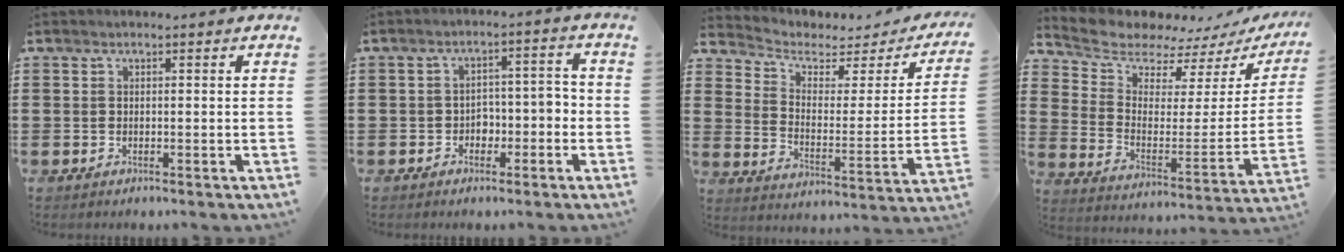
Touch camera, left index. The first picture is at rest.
{"total": 3.4, "force": [-2.0, 2.1, 1.7], "torque": [-0.038, 0.009, -0.046]}
{"total": 3.4, "force": [2.4, 2.0, 1.4], "torque": [-0.047, -0.015, 0.037]}
{"total": 6.9, "force": [6.5, 2.2, 0.5], "torque": [-0.050, -0.057, 0.113]}